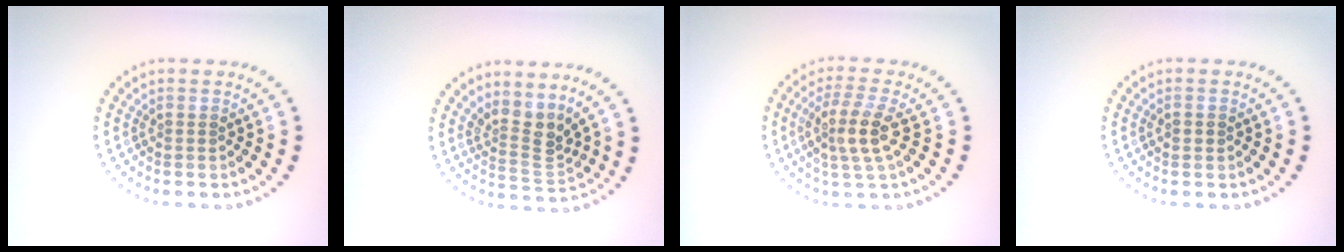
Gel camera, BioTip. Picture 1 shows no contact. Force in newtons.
{"total": 3.0, "press": 2.2, "slide": 2.1}
{"total": 3.7, "press": 3.3, "slide": 1.7}
{"total": 1.3, "press": 1.2, "slide": 0.1}